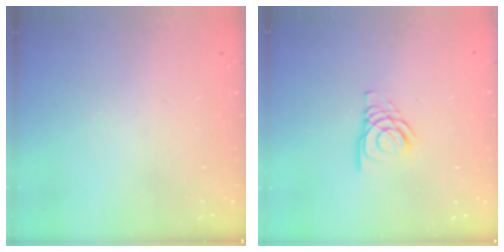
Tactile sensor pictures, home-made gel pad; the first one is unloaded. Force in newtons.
{"total": 5.9, "press": 5.8, "slide": 0.8}